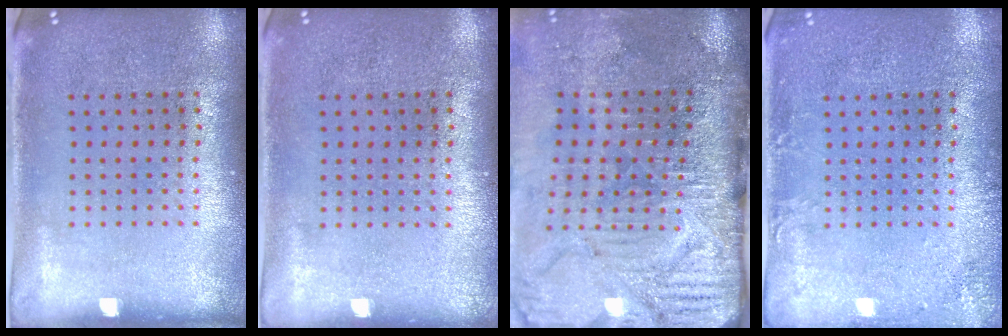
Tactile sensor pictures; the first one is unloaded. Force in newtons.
{"total": 0.0}
{"total": 5.1, "press": 4.2, "slide": 2.9}
{"total": 1.7, "press": 1.7, "slide": 0.3}